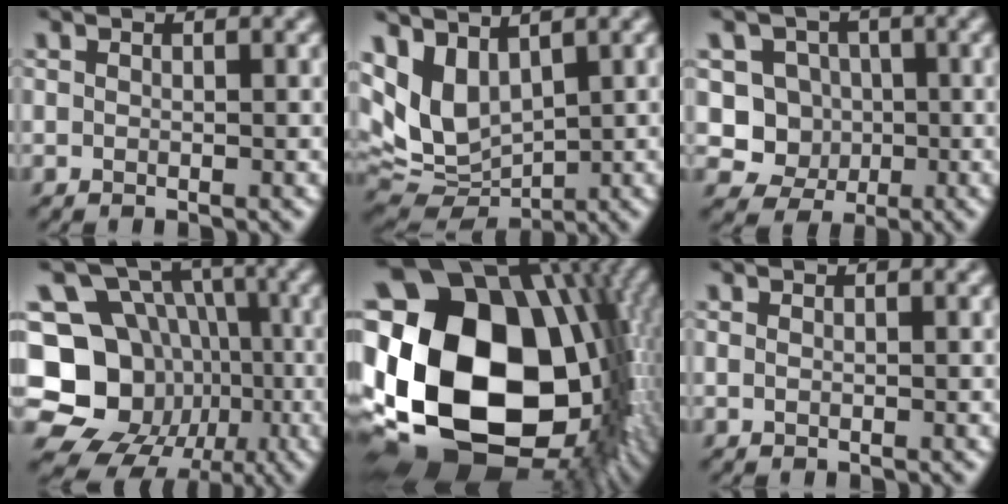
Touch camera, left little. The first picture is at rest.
{"total": 7.3, "force": [2.3, 4.6, 5.3], "torque": [-0.119, -0.012, 0.055]}
{"total": 4.5, "force": [-0.3, 4.2, 1.4], "torque": [-0.005, 0.001, -0.026]}
{"total": 18.0, "force": [-4.7, 16.2, 6.3], "torque": [-0.156, 0.002, -0.092]}
{"total": 21.9, "force": [-1.3, 15.4, 15.5], "torque": [-0.307, -0.008, 0.000]}
{"total": 0.0}